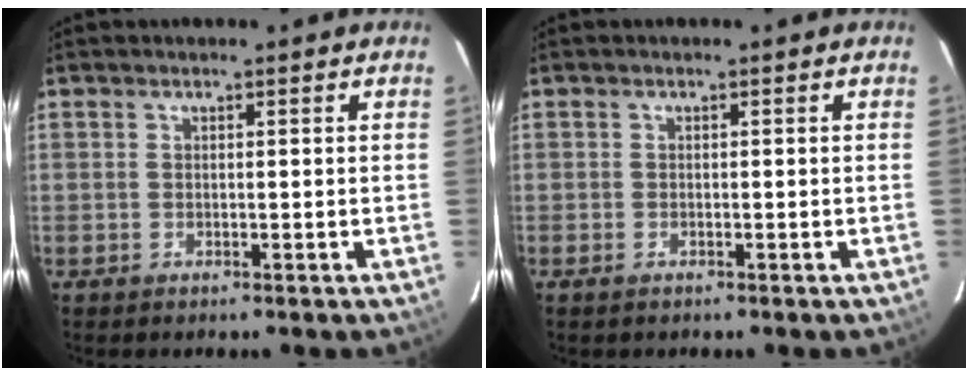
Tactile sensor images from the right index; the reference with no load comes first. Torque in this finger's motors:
{"motor_torque": [-0.10, -0.01, -0.09, 0.01]}